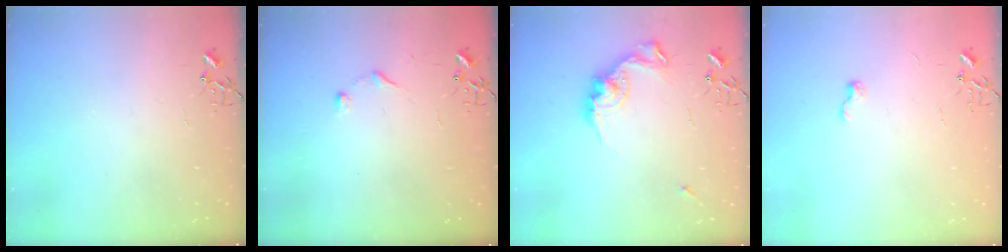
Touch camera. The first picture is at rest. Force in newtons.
{"total": 6.0, "press": 6.0, "slide": 0.5}
{"total": 13.1, "press": 13.1, "slide": 0.3}
{"total": 5.0, "press": 5.0, "slide": 0.6}